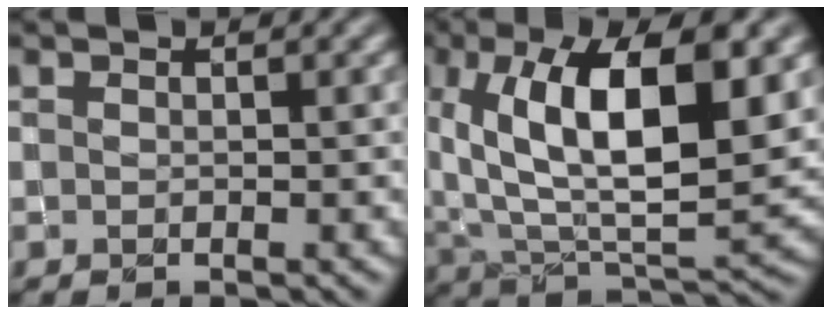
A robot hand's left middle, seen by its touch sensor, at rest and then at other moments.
{"total": 12.5, "force": [4.0, 5.2, 10.6], "torque": [-0.178, 0.003, 0.073]}